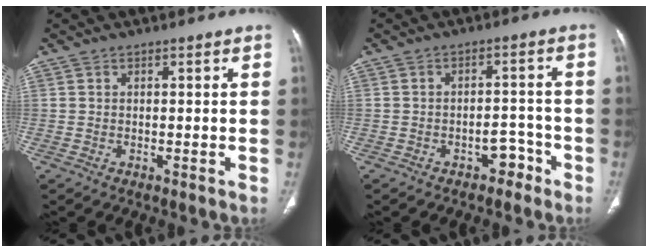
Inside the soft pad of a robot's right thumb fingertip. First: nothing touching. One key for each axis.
{"total": 4.2, "fx": -2.8, "fy": 2.6, "fz": 1.7, "tx": -0.005, "ty": 0.036, "tz": -0.036}